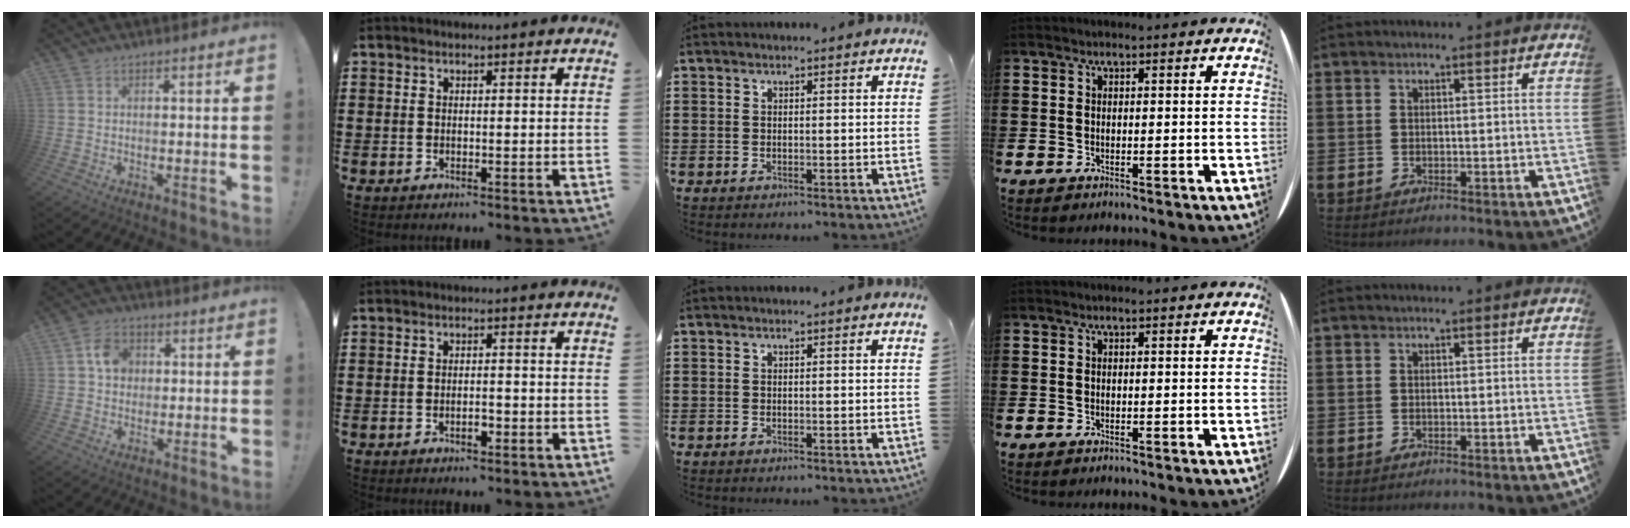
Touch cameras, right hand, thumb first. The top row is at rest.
{"thumb": {"total": 7.3, "force": [1.7, 6.0, 3.8], "torque": [-0.053, 0.007, 0.032]}, "index": {"total": 2.1, "force": [-0.9, 0.7, 1.7], "torque": [-0.032, 0.001, -0.017]}}